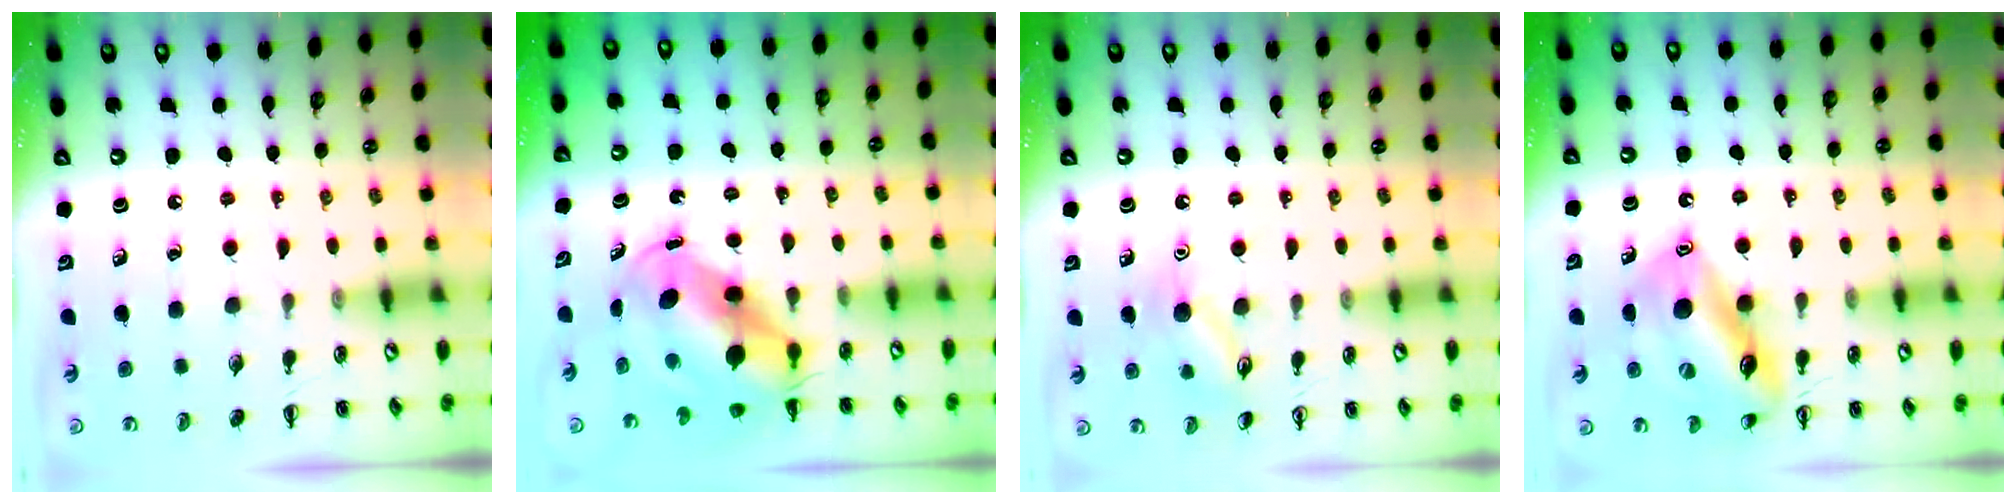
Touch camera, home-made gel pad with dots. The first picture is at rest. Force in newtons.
{"total": 7.3, "press": 7.1, "slide": 2.0}
{"total": 9.6, "press": 9.6, "slide": 0.9}
{"total": 15.4, "press": 15.4, "slide": 1.3}